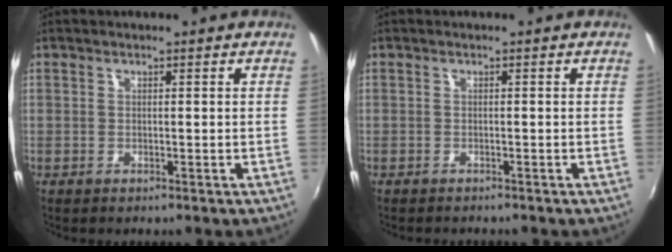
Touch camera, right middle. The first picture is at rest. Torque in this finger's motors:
{"motor_torque": [0.01, -0.07, 0.01, 0.00]}